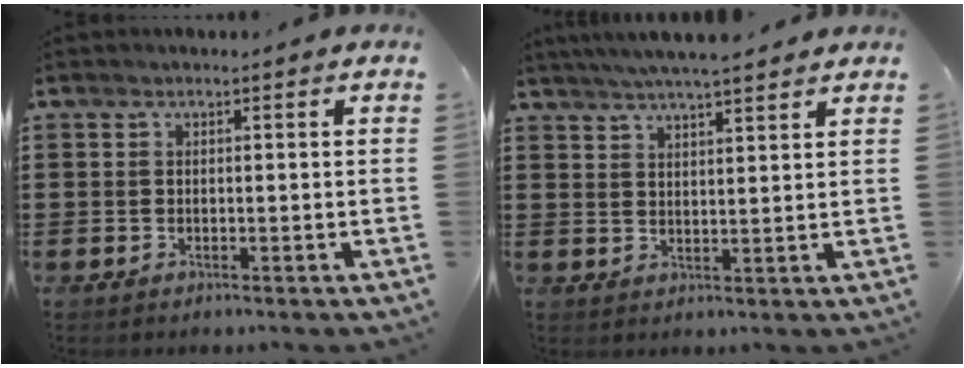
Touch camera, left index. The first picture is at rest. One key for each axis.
{"total": 4.7, "fx": 4.2, "fy": 0.1, "fz": 2.0, "tx": -0.050, "ty": -0.007, "tz": 0.076}